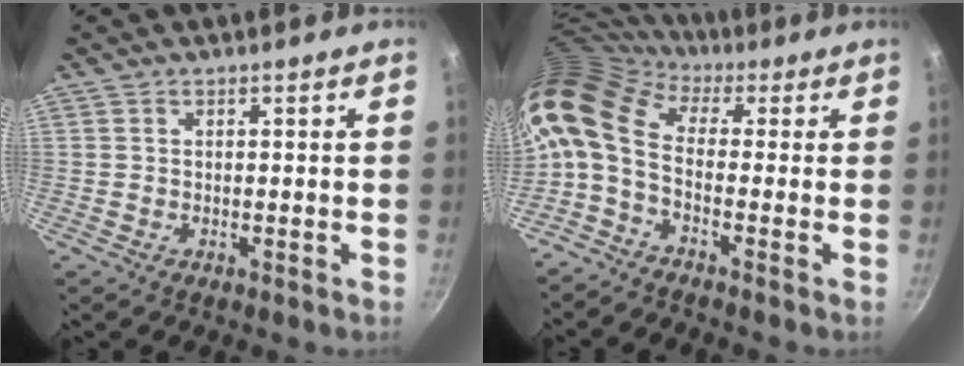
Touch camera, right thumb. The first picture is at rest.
{"total": 12.2, "force": [0.1, 6.9, 10.1], "torque": [-0.210, 0.023, -0.021]}